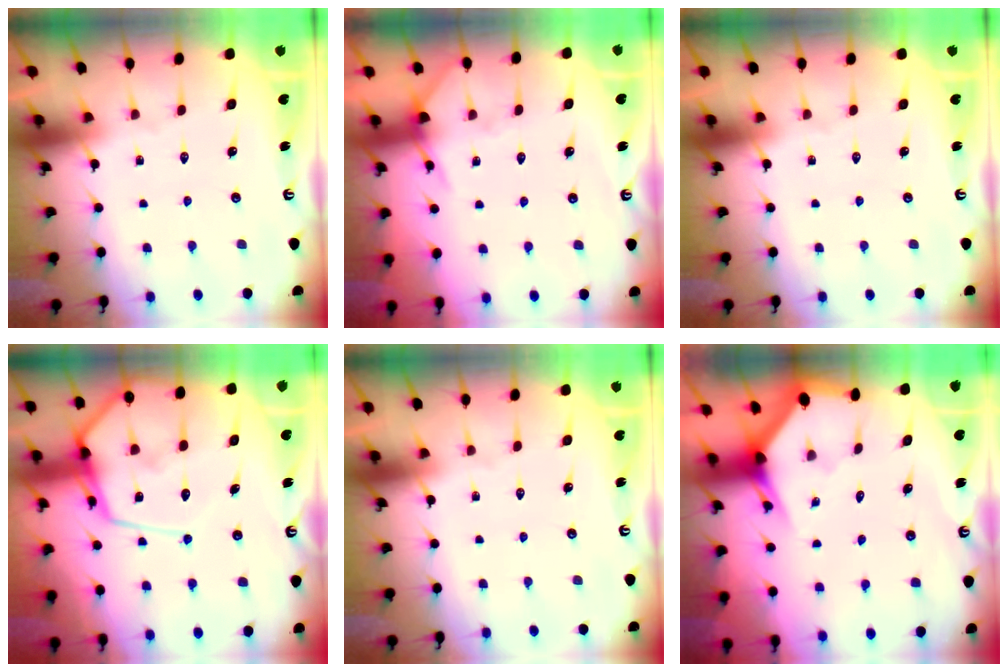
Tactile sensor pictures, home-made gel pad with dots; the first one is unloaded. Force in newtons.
{"total": 6.0, "press": 5.9, "slide": 0.8}
{"total": 0.0}
{"total": 14.5, "press": 14.4, "slide": 1.6}
{"total": 0.0}
{"total": 2.9, "press": 2.9, "slide": 0.1}